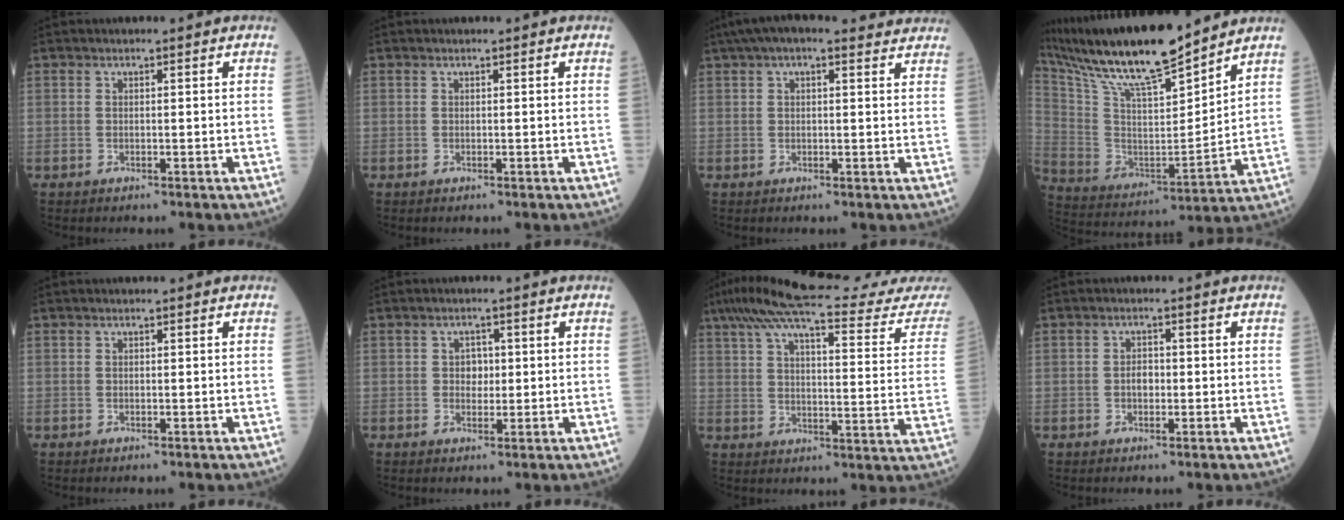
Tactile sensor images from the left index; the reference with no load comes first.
{"total": 0.0}
{"total": 11.0, "force": [9.0, 2.9, 5.6], "torque": [-0.084, 0.054, 0.118]}
{"total": 19.7, "force": [16.8, 1.9, 10.2], "torque": [-0.199, 0.004, 0.307]}
{"total": 0.0}
{"total": 2.2, "force": [0.1, 1.7, 1.3], "torque": [-0.017, 0.000, 0.001]}
{"total": 26.4, "force": [23.5, 0.9, 12.1], "torque": [-0.190, -0.040, 0.298]}
{"total": 1.8, "force": [-0.4, 1.2, 1.3], "torque": [-0.020, 0.001, -0.008]}